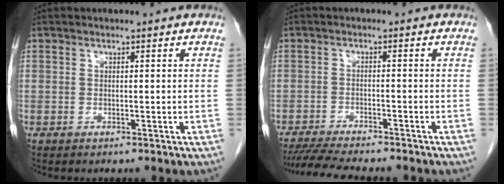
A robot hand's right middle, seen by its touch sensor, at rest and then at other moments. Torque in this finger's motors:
{"motor_torque": [0.31, -0.26, 0.05, 0.04]}